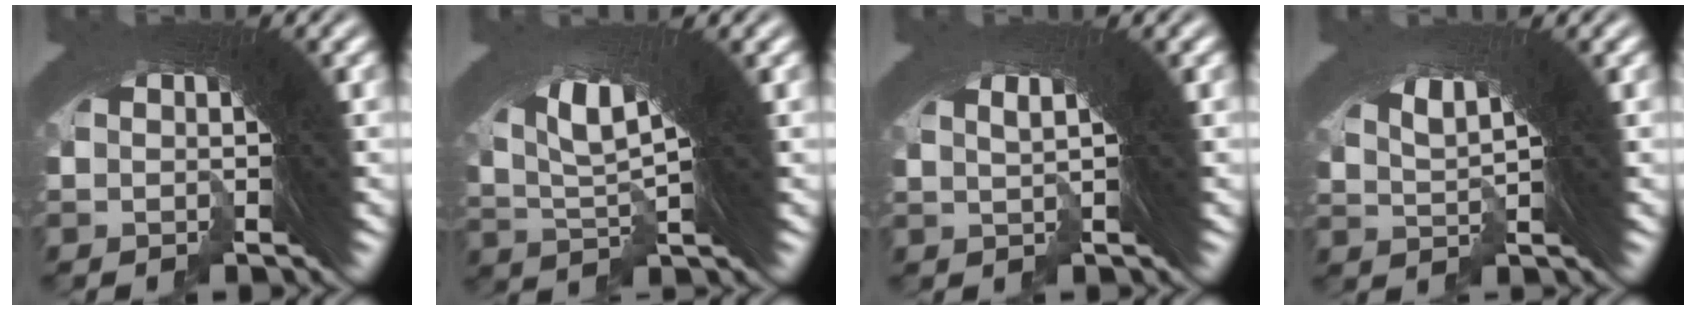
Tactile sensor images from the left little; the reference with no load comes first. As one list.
[{"total": 8.3, "force": [-0.2, 4.7, 6.8], "torque": [-0.154, -0.030, 0.008]}, {"total": 2.6, "force": [0.6, 1.6, 2.0], "torque": [-0.050, 0.003, 0.005]}, {"total": 5.3, "force": [1.1, 2.9, 4.3], "torque": [-0.101, -0.006, 0.017]}]